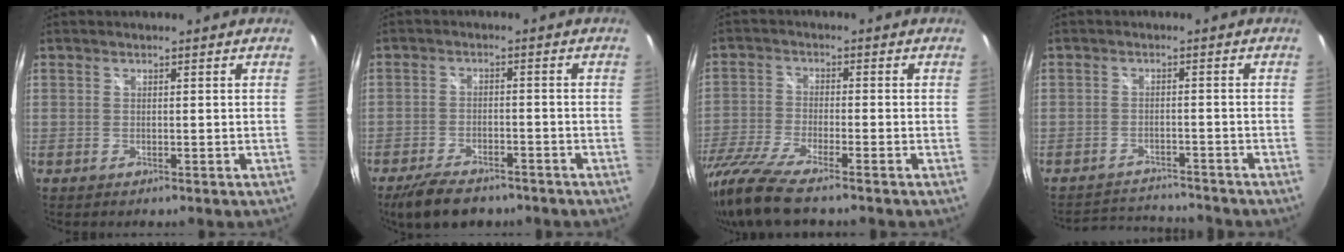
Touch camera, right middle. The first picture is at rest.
{"total": 9.4, "force": [-7.4, 3.5, 4.7], "torque": [-0.111, -0.013, -0.120]}
{"total": 11.5, "force": [-9.3, 1.0, 6.8], "torque": [-0.155, -0.042, -0.178]}
{"total": 5.8, "force": [-5.7, 0.7, -0.2], "torque": [-0.011, 0.021, -0.092]}